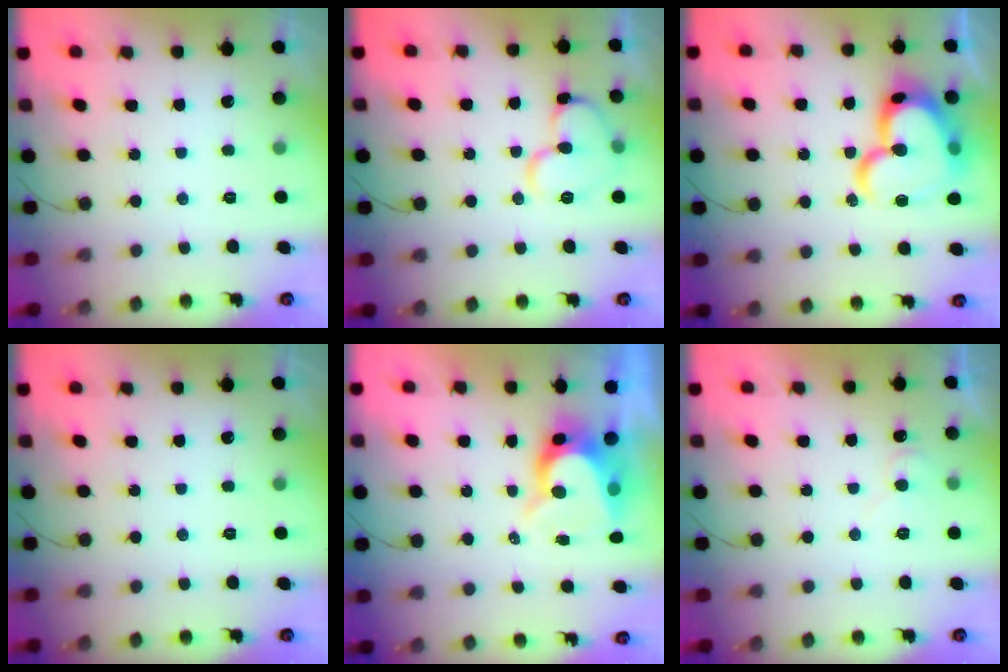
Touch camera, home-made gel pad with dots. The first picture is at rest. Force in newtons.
{"total": 12.8, "press": 12.7, "slide": 1.7}
{"total": 24.5, "press": 24.4, "slide": 2.8}
{"total": 0.0}
{"total": 7.9, "press": 7.8, "slide": 0.7}
{"total": 6.0, "press": 6.0, "slide": 0.6}